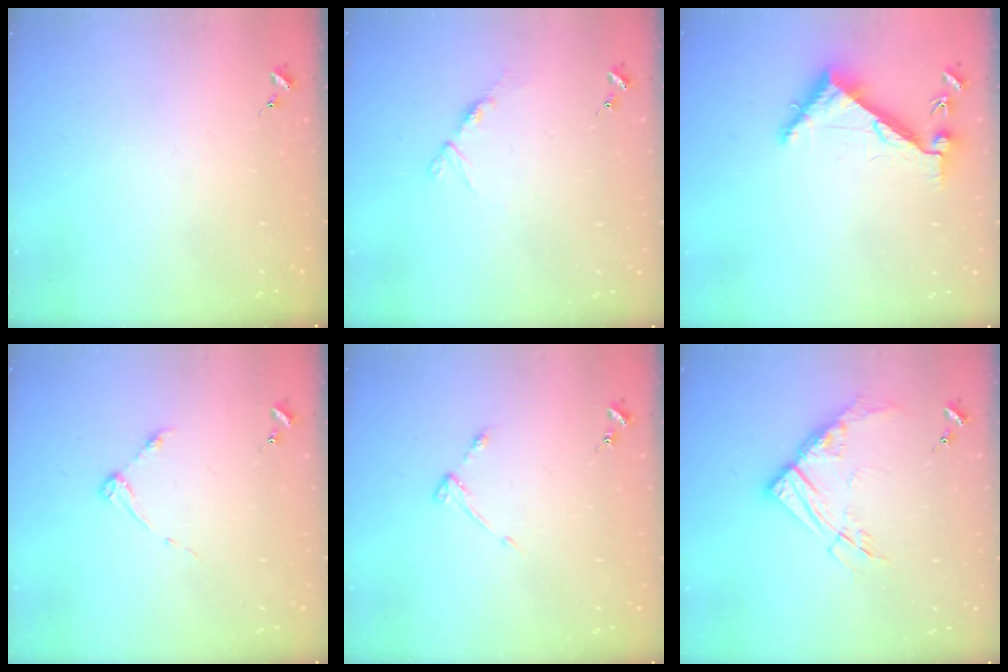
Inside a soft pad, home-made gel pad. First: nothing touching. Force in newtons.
{"total": 5.5, "press": 5.4, "slide": 0.6}
{"total": 6.2, "press": 6.2, "slide": 0.7}
{"total": 3.7, "press": 3.7, "slide": 0.4}
{"total": 3.6, "press": 3.6, "slide": 0.5}
{"total": 12.7, "press": 12.6, "slide": 1.3}